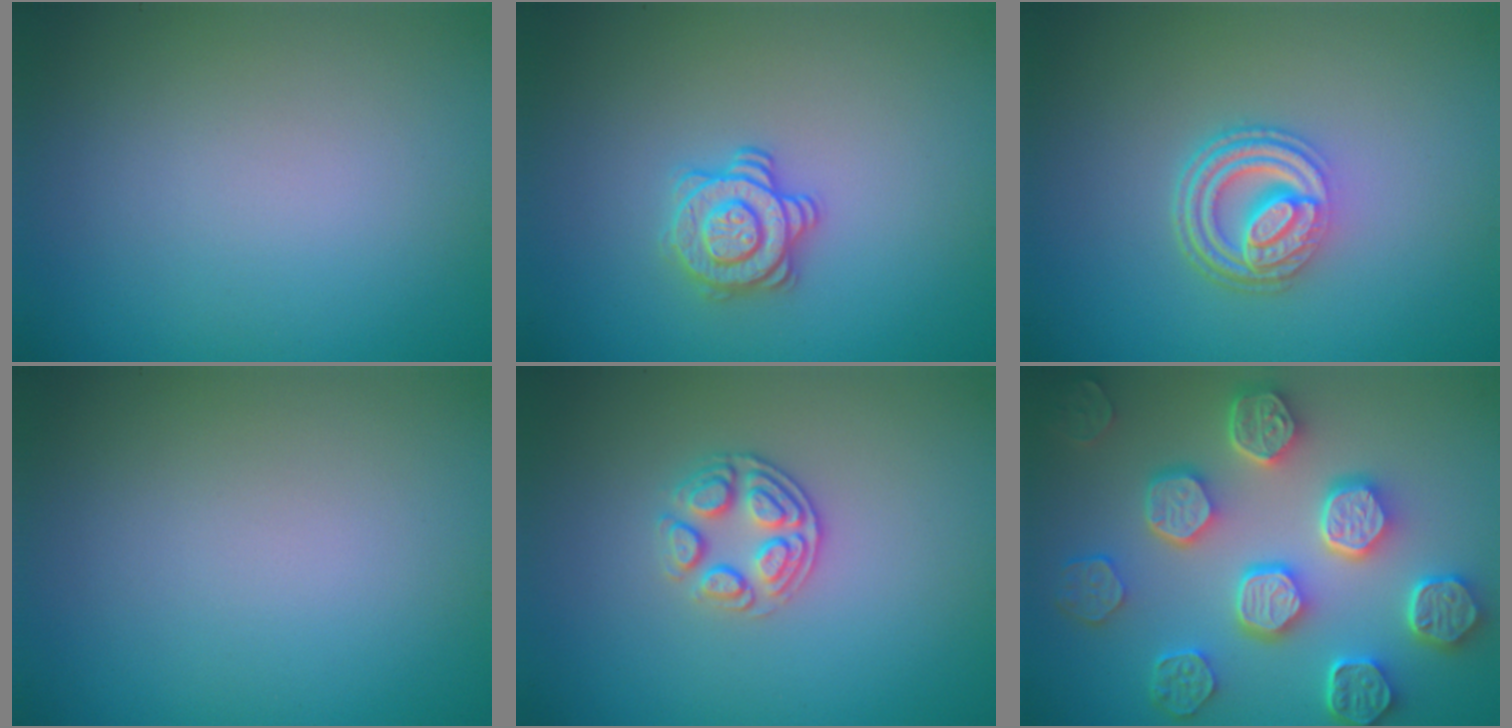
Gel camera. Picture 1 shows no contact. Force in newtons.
{"total": 2.8, "press": 2.7, "slide": 0.9}
{"total": 4.9, "press": 3.5, "slide": 3.4}
{"total": 0.0}
{"total": 2.6, "press": 2.5, "slide": 0.9}
{"total": 8.3, "press": 6.5, "slide": 5.2}